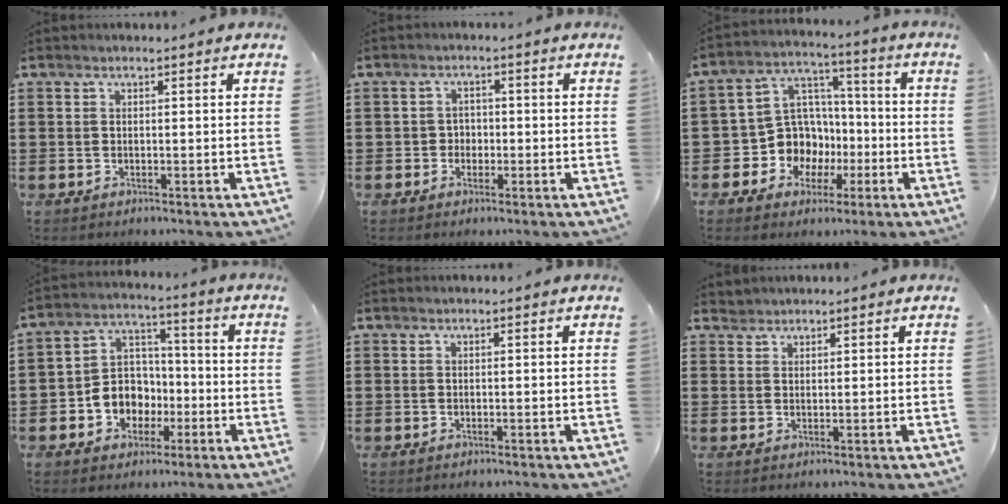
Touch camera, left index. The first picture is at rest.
{"total": 2.1, "force": [-0.7, 1.8, 0.6], "torque": [-0.019, 0.006, -0.017]}
{"total": 10.1, "force": [-2.5, 9.4, 2.9], "torque": [-0.104, 0.011, -0.038]}
{"total": 7.4, "force": [-2.4, 6.7, 2.2], "torque": [-0.064, 0.014, -0.043]}
{"total": 0.0}
{"total": 1.4, "force": [1.3, 0.5, -0.1], "torque": [-0.002, 0.001, 0.027]}